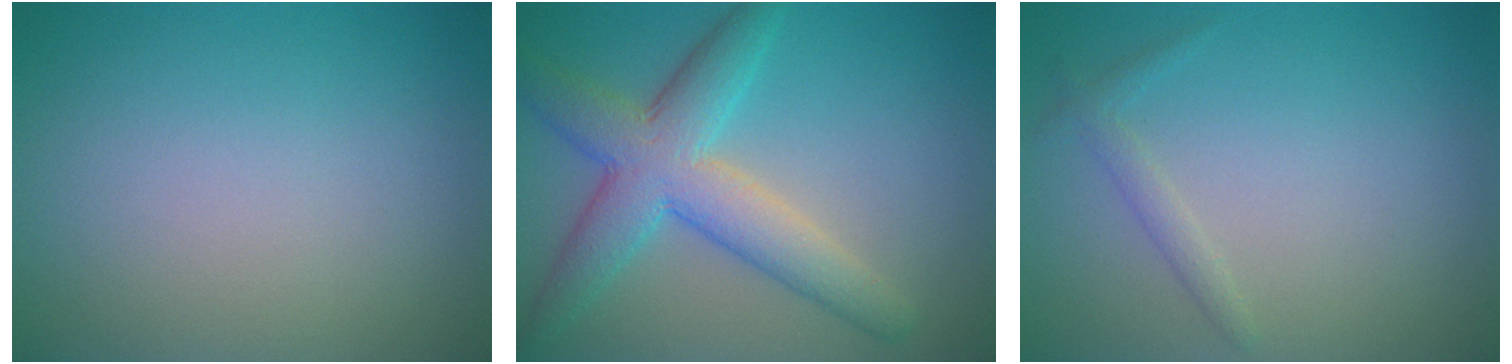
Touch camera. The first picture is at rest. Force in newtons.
{"total": 6.6, "press": 6.6, "slide": 0.1}
{"total": 1.3, "press": 1.3, "slide": 0.1}